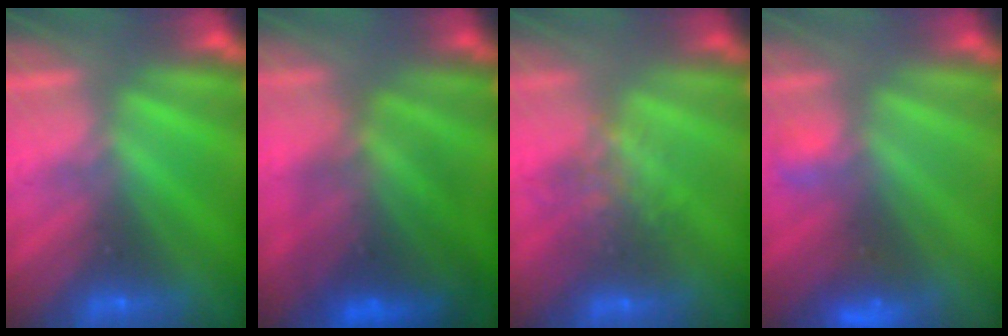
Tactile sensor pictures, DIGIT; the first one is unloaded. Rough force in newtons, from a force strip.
{"total": 7.5}
{"total": 4.5}
{"total": 2.6}